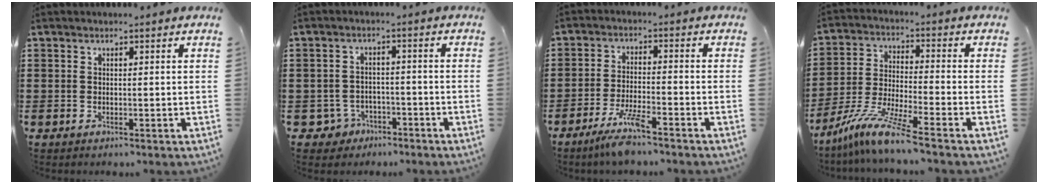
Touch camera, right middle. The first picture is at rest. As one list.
[{"total": 3.3, "force": [-2.7, 1.8, 0.6], "torque": [-0.034, -0.003, -0.060]}, {"total": 5.8, "force": [-4.2, 0.4, 3.9], "torque": [-0.089, -0.016, -0.080]}, {"total": 9.1, "force": [-7.5, -0.4, 5.1], "torque": [-0.117, -0.012, -0.153]}]